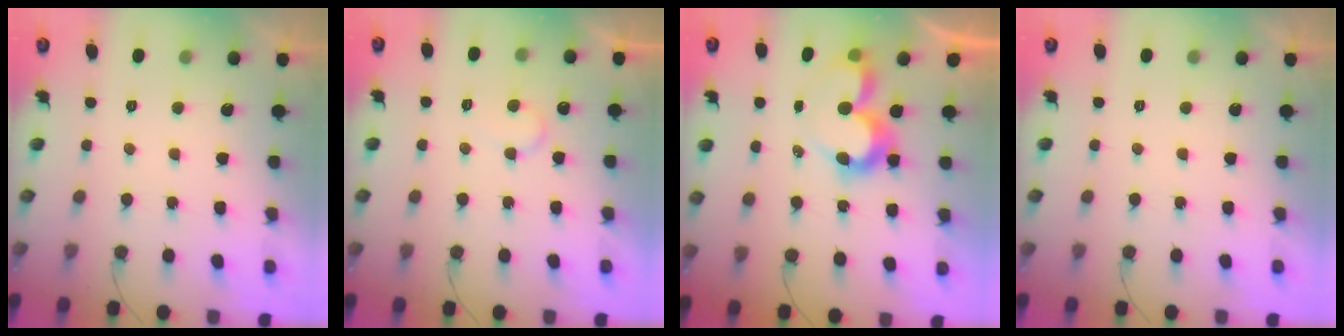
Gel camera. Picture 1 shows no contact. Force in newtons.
{"total": 6.1, "press": 6.1, "slide": 0.4}
{"total": 8.9, "press": 8.9, "slide": 0.7}
{"total": 1.8, "press": 1.8, "slide": 0.1}